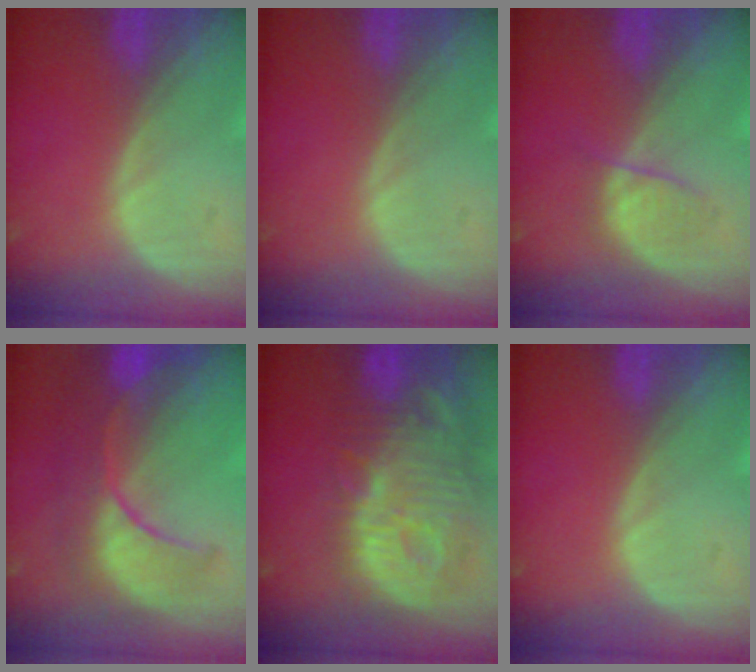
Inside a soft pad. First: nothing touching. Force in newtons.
{"total": 0.0}
{"total": 2.6, "press": 2.5, "slide": 0.5}
{"total": 10.1, "press": 9.1, "slide": 4.4}
{"total": 13.7, "press": 11.9, "slide": 6.8}
{"total": 0.0}